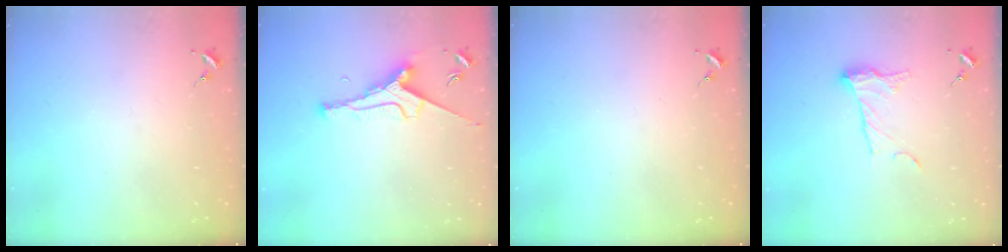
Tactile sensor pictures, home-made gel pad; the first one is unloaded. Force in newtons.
{"total": 8.4, "press": 8.4, "slide": 0.9}
{"total": 0.0}
{"total": 10.7, "press": 10.7, "slide": 0.5}